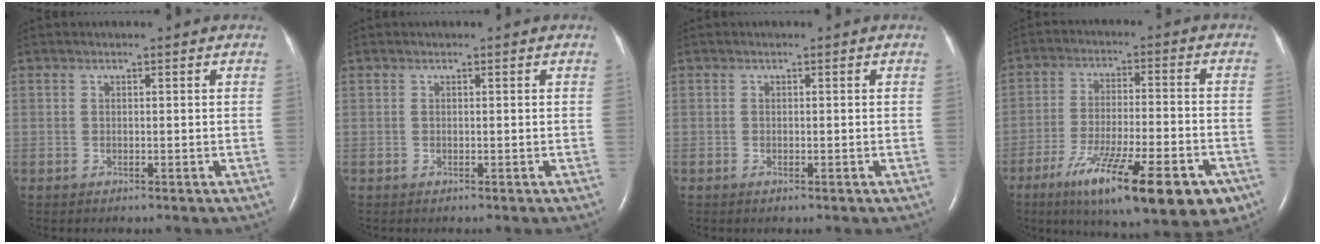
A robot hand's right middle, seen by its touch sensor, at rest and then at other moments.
{"total": 0.0}
{"total": 0.6, "force": [-0.3, 0.2, 0.5], "torque": [-0.009, -0.001, -0.003]}
{"total": 20.1, "force": [-11.7, 4.3, 15.8], "torque": [-0.210, -0.030, -0.181]}